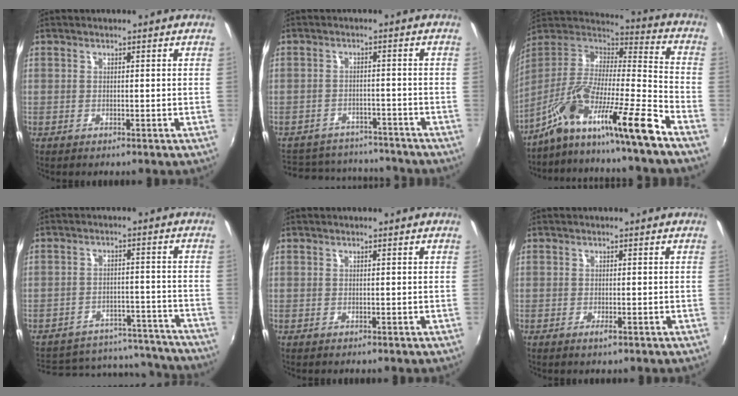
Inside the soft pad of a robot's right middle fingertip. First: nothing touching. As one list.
[{"total": 14.9, "force": [-12.9, 6.1, 4.4], "torque": [-0.110, 0.026, -0.172]}, {"total": 19.8, "force": [-13.9, -0.6, 14.1], "torque": [-0.233, -0.041, -0.255]}, {"total": 20.3, "force": [-17.5, 8.2, 6.1], "torque": [-0.129, 0.046, -0.203]}, {"total": 0.0}, {"total": 1.1, "force": [-0.6, 0.2, 0.8], "torque": [-0.016, -0.004, -0.012]}]